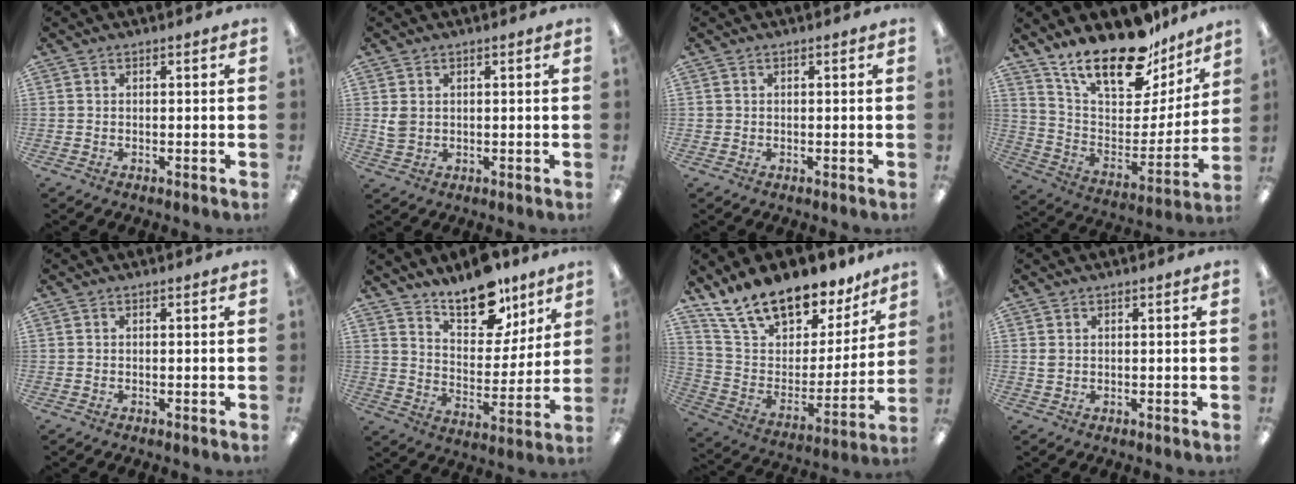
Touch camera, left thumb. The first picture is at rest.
{"total": 3.0, "force": [0.8, 2.4, 1.6], "torque": [-0.024, 0.000, 0.014]}
{"total": 0.7, "force": [0.1, 0.7, 0.0], "torque": [0.001, 0.005, 0.000]}
{"total": 22.0, "force": [17.3, 8.5, 10.5], "torque": [-0.180, -0.115, 0.305]}
{"total": 0.0}
{"total": 13.9, "force": [11.0, 6.1, 5.9], "torque": [-0.082, -0.073, 0.197]}
{"total": 17.7, "force": [14.7, 7.4, 6.5], "torque": [-0.125, -0.112, 0.265]}
{"total": 1.3, "force": [0.5, 1.0, 0.8], "torque": [-0.017, 0.004, 0.009]}